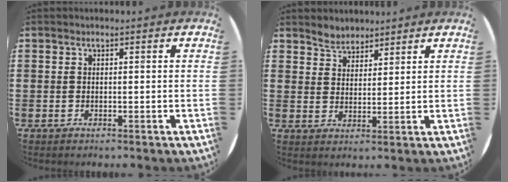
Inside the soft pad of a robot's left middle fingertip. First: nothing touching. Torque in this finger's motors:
{"motor_torque": [0.00, 0.01, 0.02, 0.00]}